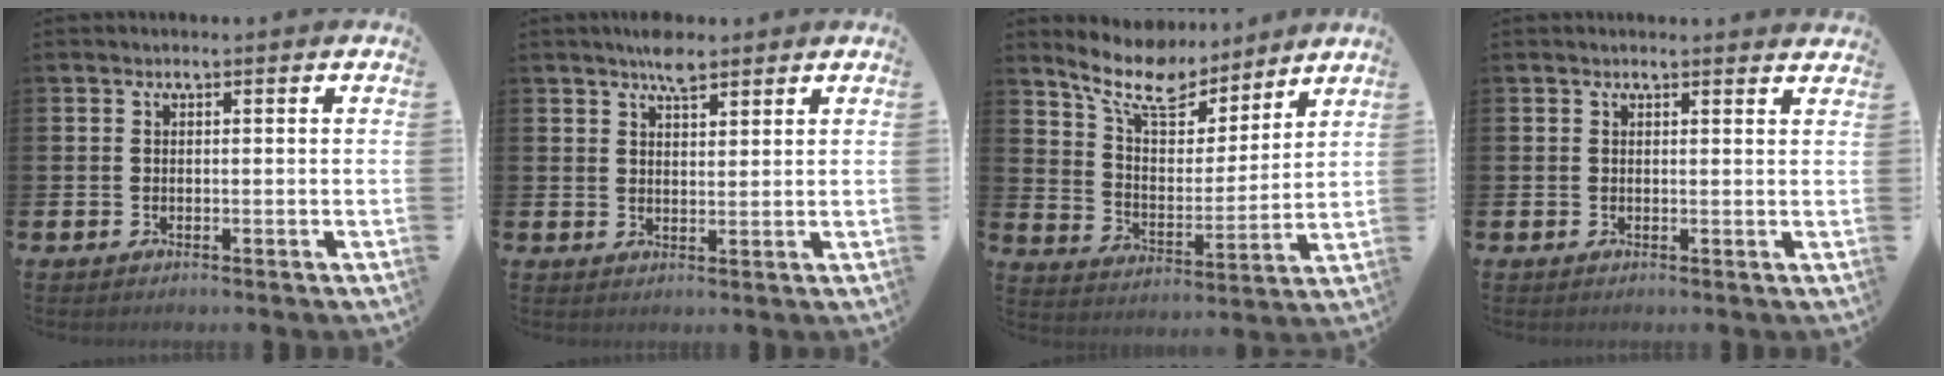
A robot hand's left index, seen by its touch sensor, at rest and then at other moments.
{"total": 4.3, "force": [3.8, 1.3, 1.5], "torque": [-0.025, -0.014, 0.066]}
{"total": 10.7, "force": [9.5, 3.7, 3.3], "torque": [-0.097, -0.062, 0.169]}
{"total": 1.0, "force": [1.0, -0.1, 0.1], "torque": [0.011, -0.008, 0.016]}